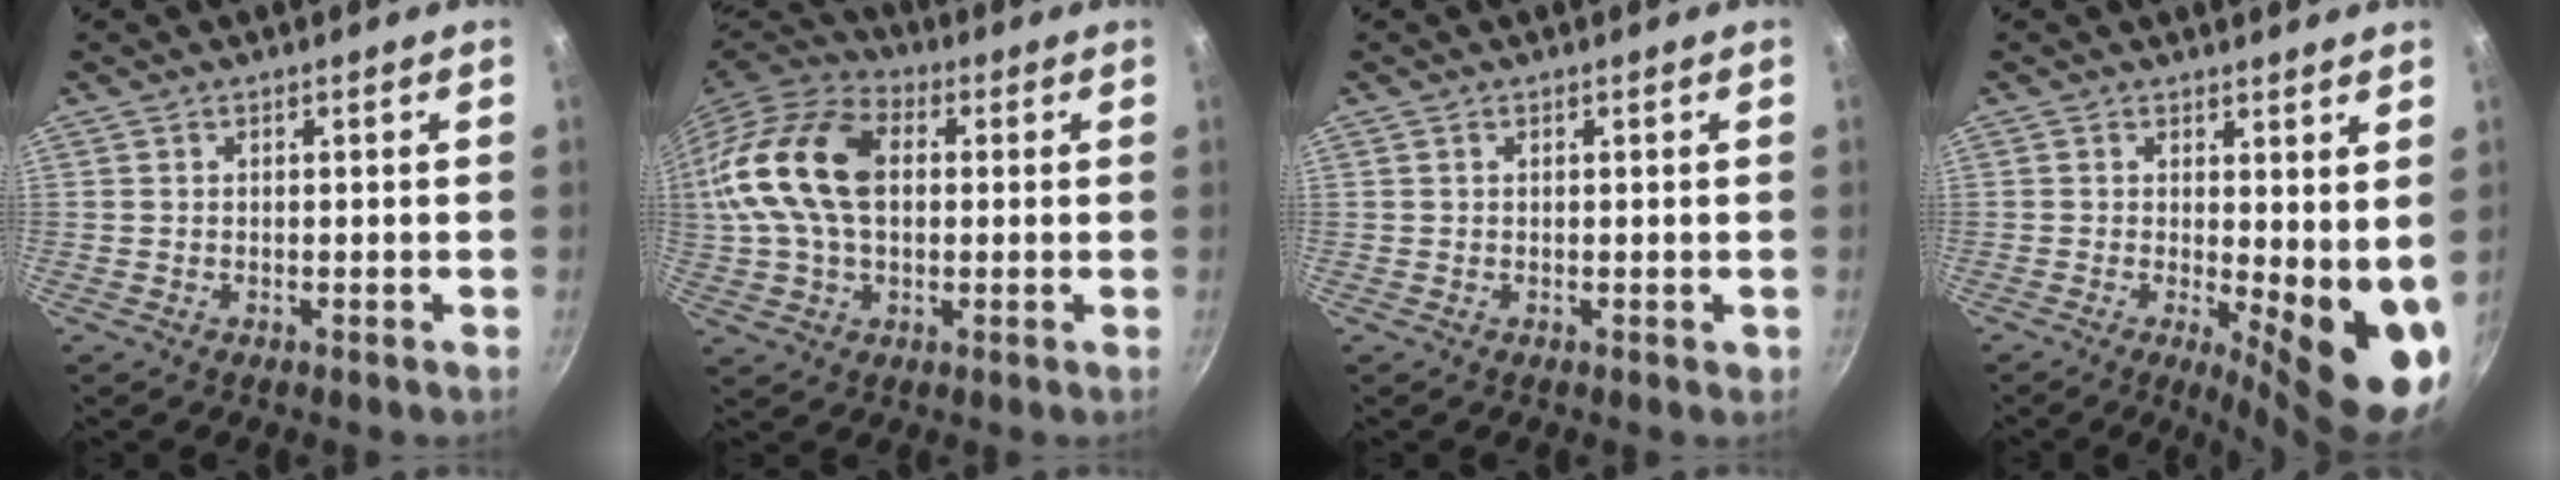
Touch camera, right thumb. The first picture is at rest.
{"total": 20.8, "force": [2.5, 13.6, 15.5], "torque": [-0.306, 0.033, 0.032]}
{"total": 0.8, "force": [0.3, 0.5, 0.5], "torque": [-0.001, 0.002, 0.004]}
{"total": 11.2, "force": [0.2, 3.8, 10.5], "torque": [-0.114, -0.025, 0.009]}